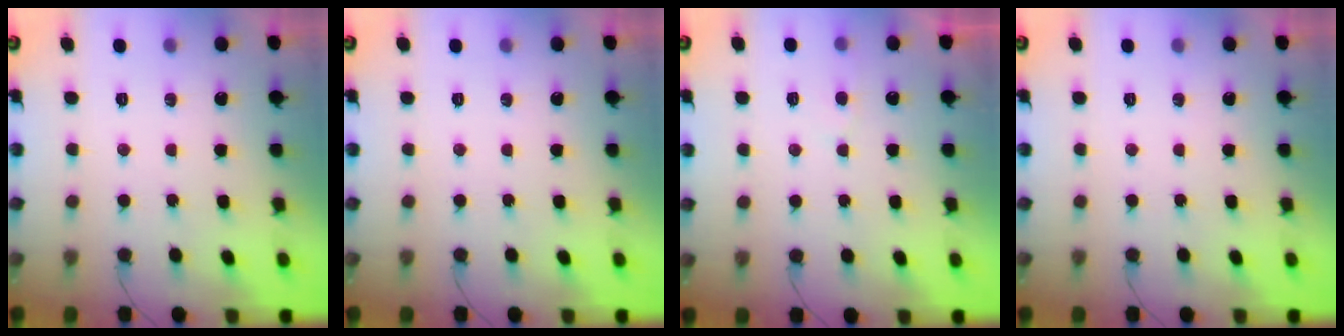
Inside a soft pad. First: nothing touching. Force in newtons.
{"total": 0.0}
{"total": 2.9, "press": 2.8, "slide": 0.3}
{"total": 0.0}